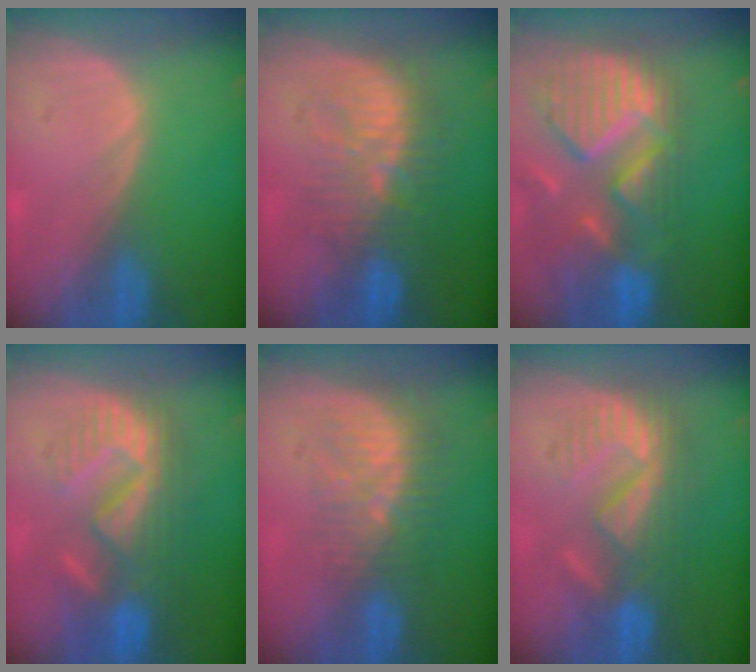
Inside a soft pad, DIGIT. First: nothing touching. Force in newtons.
{"total": 9.4, "press": 9.1, "slide": 2.0}
{"total": 13.0, "press": 11.0, "slide": 7.0}
{"total": 10.1, "press": 9.4, "slide": 3.5}
{"total": 8.4, "press": 7.2, "slide": 4.2}
{"total": 8.9, "press": 8.2, "slide": 3.6}